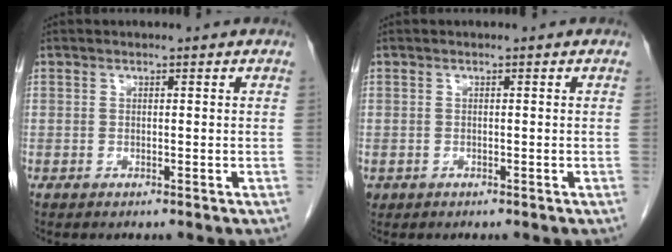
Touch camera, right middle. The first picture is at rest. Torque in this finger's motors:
{"motor_torque": [-0.13, 0.16, -0.07, -0.01]}